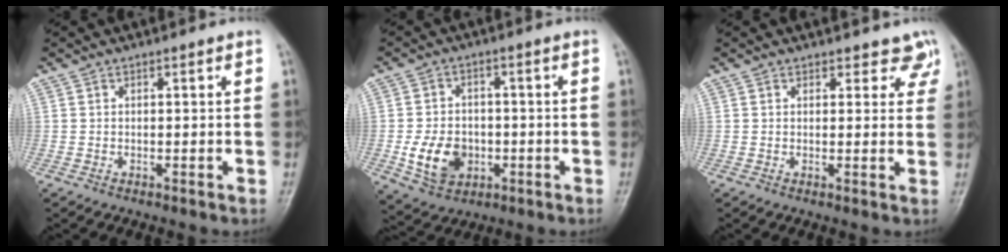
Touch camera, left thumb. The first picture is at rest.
{"total": 9.3, "force": [-2.1, 7.2, 5.5], "torque": [-0.073, 0.005, -0.031]}
{"total": 3.9, "force": [3.2, 2.2, 0.3], "torque": [0.035, -0.018, 0.022]}